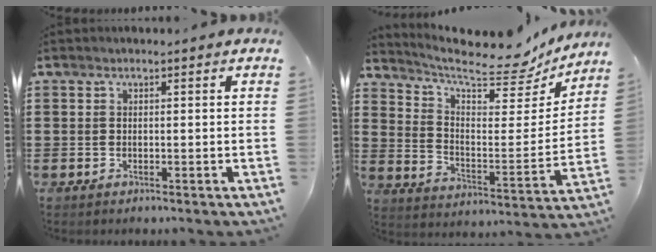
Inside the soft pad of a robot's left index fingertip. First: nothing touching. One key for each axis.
{"total": 10.0, "fx": 8.7, "fy": 1.8, "fz": 4.6, "tx": -0.103, "ty": -0.065, "tz": 0.142}